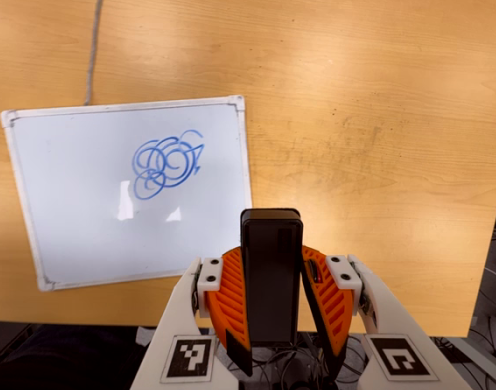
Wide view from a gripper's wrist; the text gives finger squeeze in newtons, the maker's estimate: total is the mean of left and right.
{"total": 5.6, "left": 4.7, "right": 6.6}